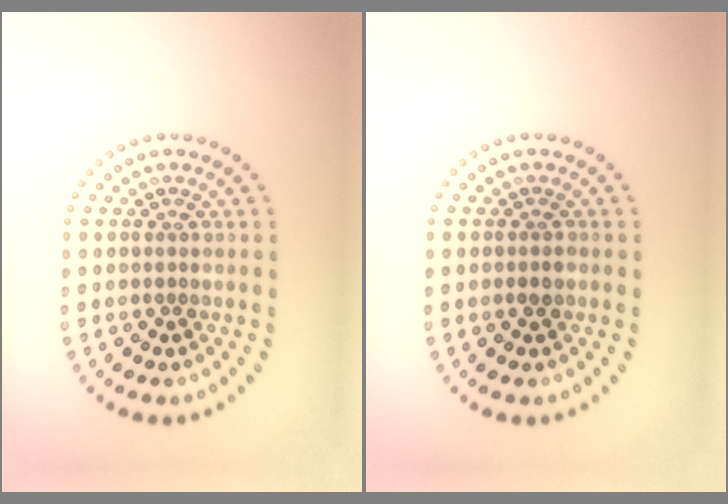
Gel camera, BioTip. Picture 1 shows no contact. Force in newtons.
{"total": 0.9, "press": 0.8, "slide": 0.5}